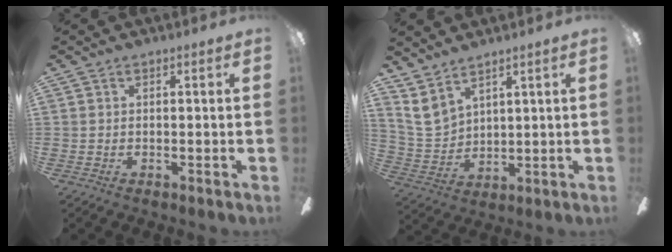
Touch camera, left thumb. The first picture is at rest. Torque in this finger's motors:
{"motor_torque": [0.18, 0.14, -0.03, -0.12, -0.02]}